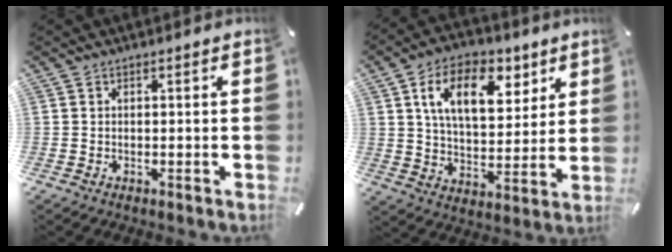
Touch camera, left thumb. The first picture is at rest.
{"total": 14.8, "force": [6.8, 9.1, 9.5], "torque": [-0.146, -0.018, 0.118]}